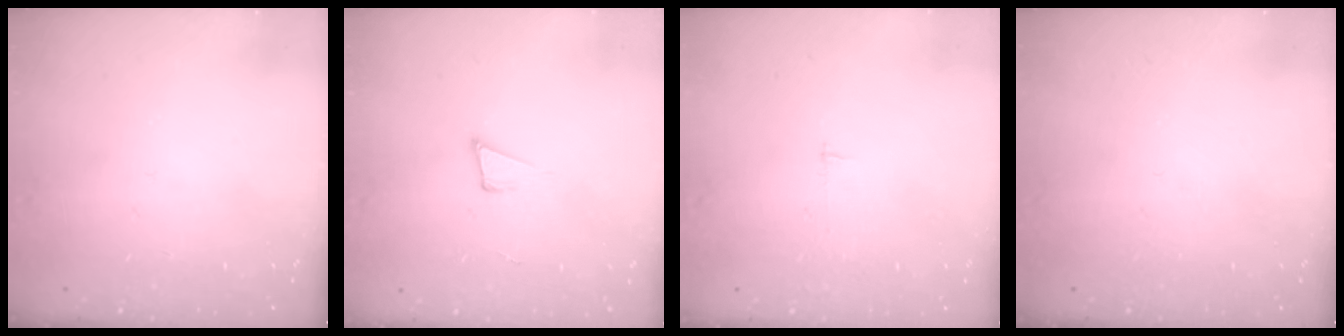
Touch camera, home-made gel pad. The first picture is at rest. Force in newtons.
{"total": 3.9, "press": 2.4, "slide": 3.1}
{"total": 2.5, "press": 2.5, "slide": 0.2}
{"total": 0.0}